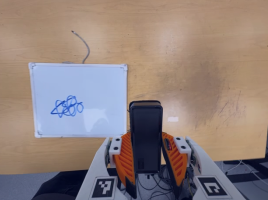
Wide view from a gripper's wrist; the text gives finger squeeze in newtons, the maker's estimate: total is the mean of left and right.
{"total": 4.0, "left": 2.7, "right": 5.3}